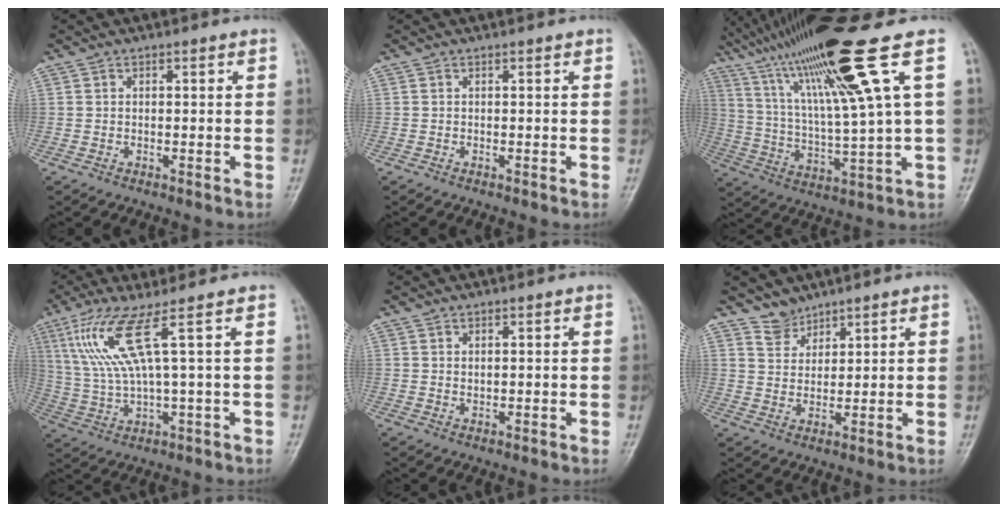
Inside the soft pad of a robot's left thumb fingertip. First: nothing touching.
{"total": 0.0}
{"total": 20.8, "force": [10.6, 0.1, 17.9], "torque": [-0.316, -0.022, 0.187]}
{"total": 9.8, "force": [4.0, 0.1, 8.9], "torque": [-0.221, -0.015, 0.091]}
{"total": 1.4, "force": [0.4, 0.8, 1.0], "torque": [-0.016, -0.002, 0.010]}
{"total": 3.5, "force": [3.1, 1.7, 0.0], "torque": [0.022, -0.027, 0.060]}